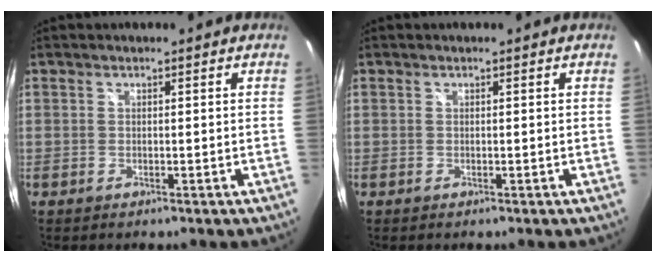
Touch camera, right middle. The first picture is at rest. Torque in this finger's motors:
{"motor_torque": [-0.03, 0.04, -0.02, 0.01]}